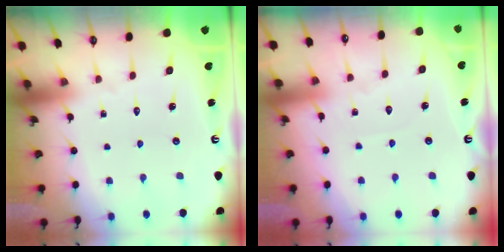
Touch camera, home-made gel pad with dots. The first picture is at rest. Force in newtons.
{"total": 3.9, "press": 3.9, "slide": 0.6}